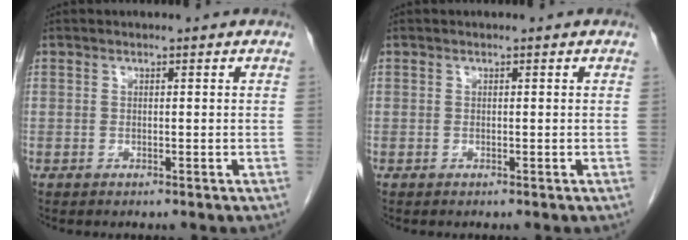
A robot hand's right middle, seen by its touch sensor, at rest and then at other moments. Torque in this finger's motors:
{"motor_torque": [0.00, 0.00, 0.00, 0.00]}